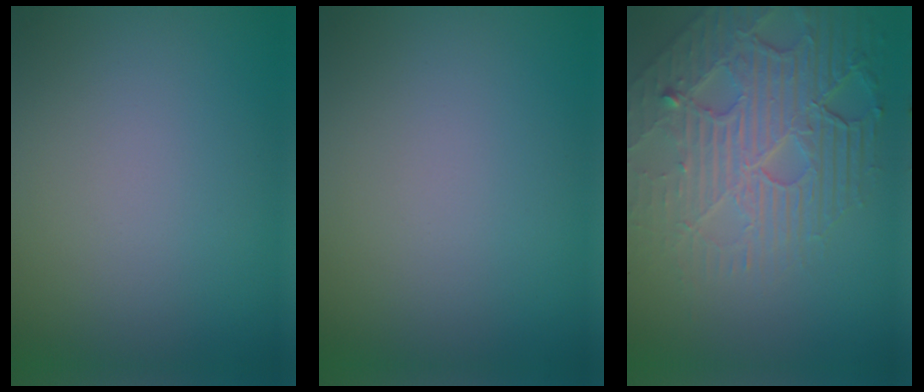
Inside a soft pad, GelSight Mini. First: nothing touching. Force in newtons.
{"total": 0.0}
{"total": 8.7, "press": 5.9, "slide": 6.4}